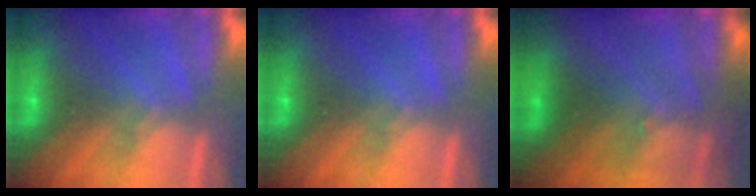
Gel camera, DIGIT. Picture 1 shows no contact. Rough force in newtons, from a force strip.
{"total": 0.0}
{"total": 3.0}